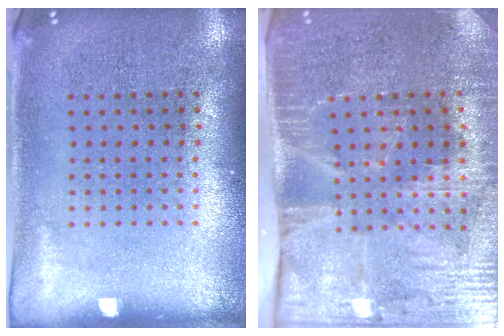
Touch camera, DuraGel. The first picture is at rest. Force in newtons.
{"total": 4.3, "press": 3.6, "slide": 2.3}